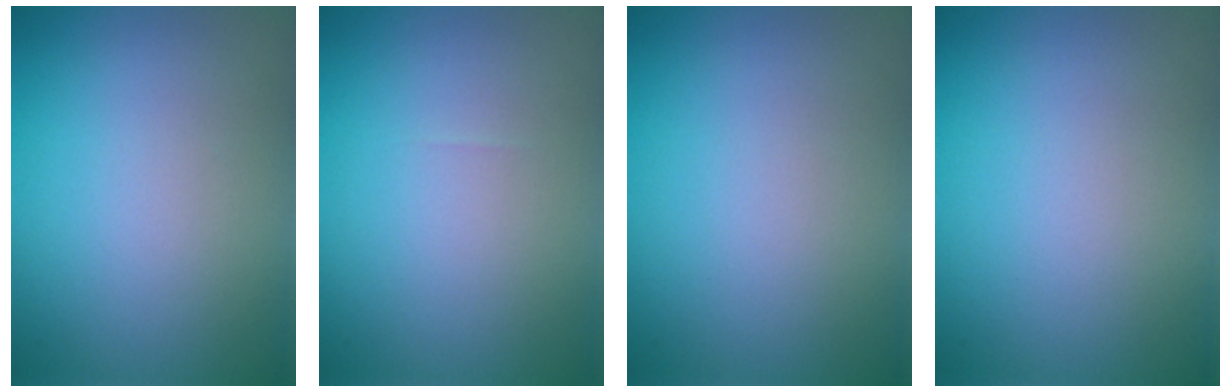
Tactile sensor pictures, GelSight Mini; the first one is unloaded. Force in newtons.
{"total": 0.0}
{"total": 0.0}
{"total": 0.0}